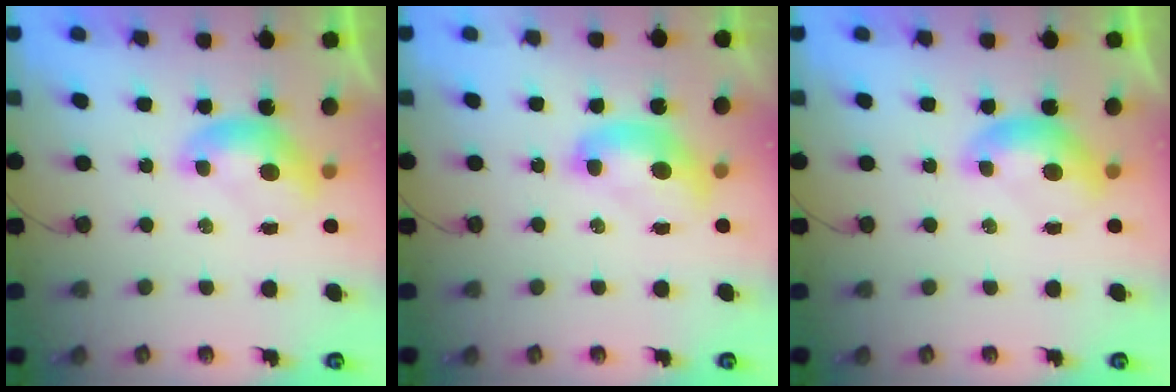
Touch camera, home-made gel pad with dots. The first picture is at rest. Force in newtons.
{"total": 2.1, "press": 2.1, "slide": 0.2}
{"total": 0.0}